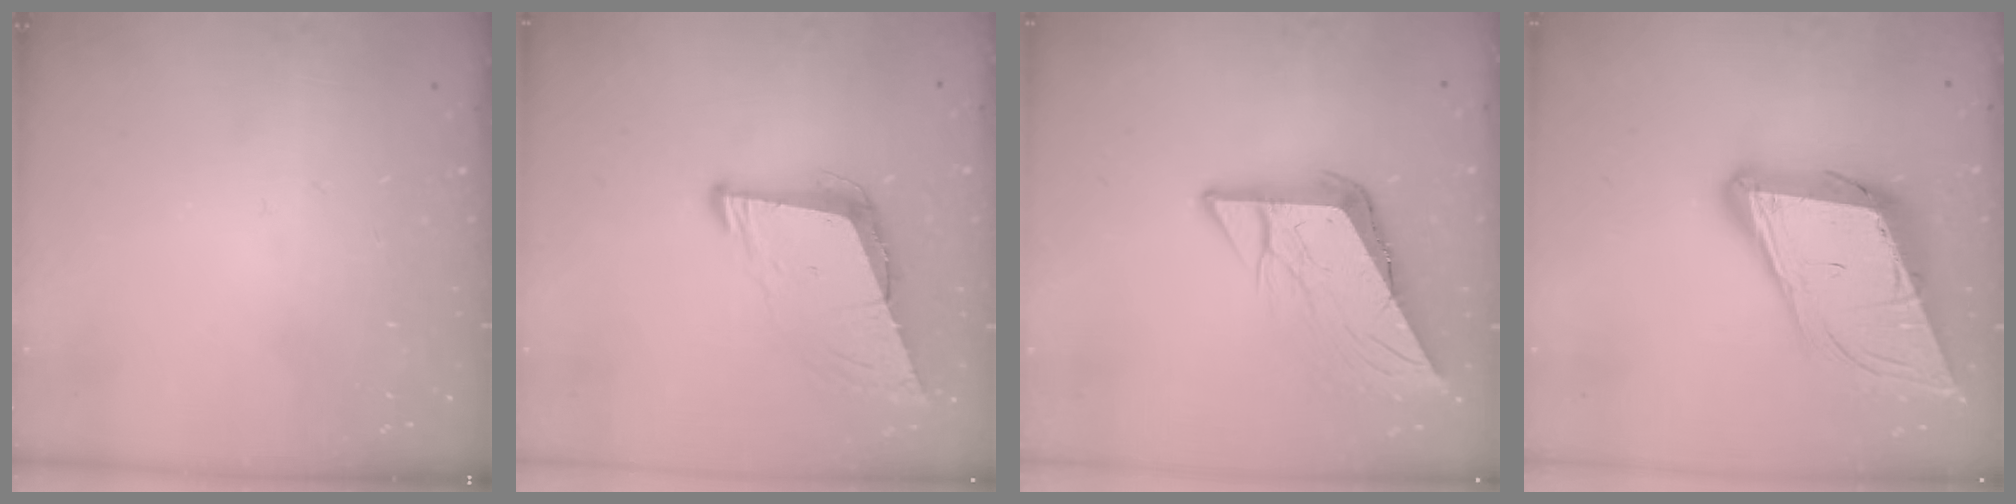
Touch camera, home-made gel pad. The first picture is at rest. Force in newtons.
{"total": 8.8, "press": 7.9, "slide": 3.8}
{"total": 9.0, "press": 8.9, "slide": 1.0}
{"total": 17.7, "press": 17.2, "slide": 4.0}